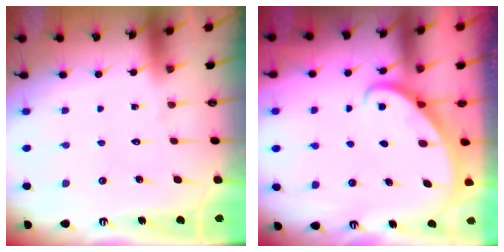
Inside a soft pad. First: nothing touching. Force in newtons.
{"total": 2.9, "press": 2.9, "slide": 0.2}